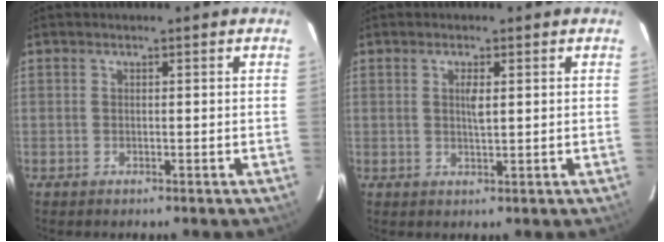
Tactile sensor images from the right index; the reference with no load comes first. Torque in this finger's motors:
{"motor_torque": [0.02, 0.00, 0.04, 0.01]}